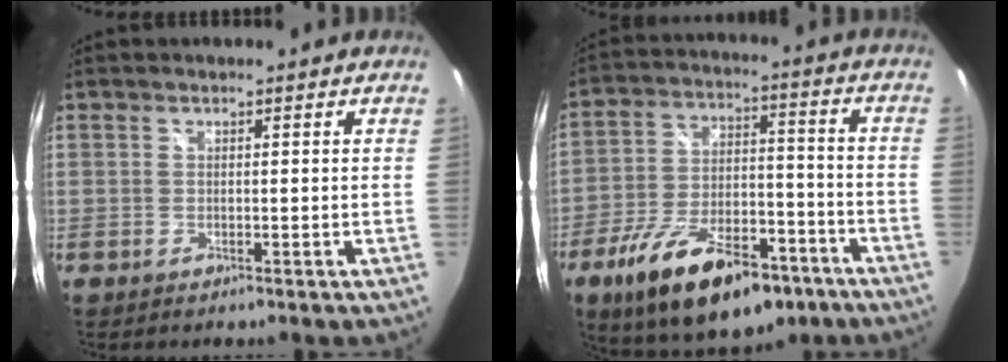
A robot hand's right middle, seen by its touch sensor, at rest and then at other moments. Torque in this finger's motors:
{"motor_torque": [1.34, -0.80, 0.40, 0.21]}